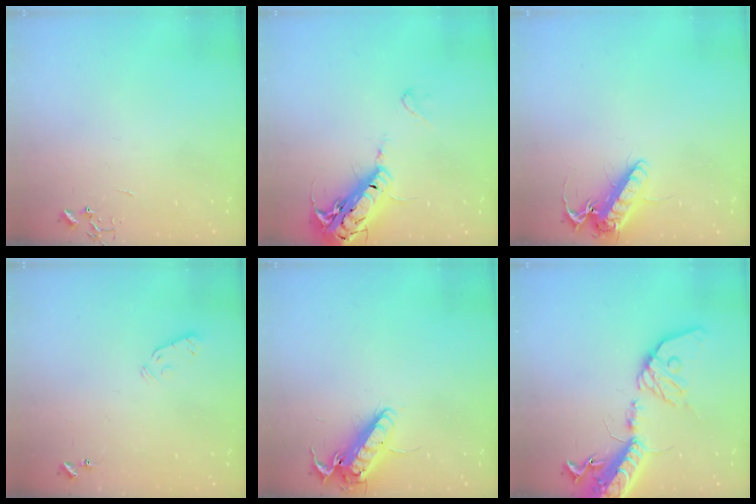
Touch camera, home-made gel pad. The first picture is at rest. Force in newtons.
{"total": 20.3, "press": 19.9, "slide": 3.9}
{"total": 13.5, "press": 13.3, "slide": 2.1}
{"total": 3.9, "press": 3.8, "slide": 0.7}
{"total": 13.8, "press": 13.7, "slide": 2.0}
{"total": 20.9, "press": 20.4, "slide": 4.4}